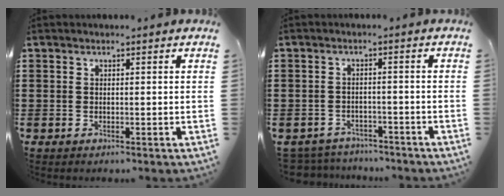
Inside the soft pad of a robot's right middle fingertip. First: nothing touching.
{"total": 2.8, "force": [-2.7, 0.5, -0.3], "torque": [-0.005, 0.001, -0.062]}